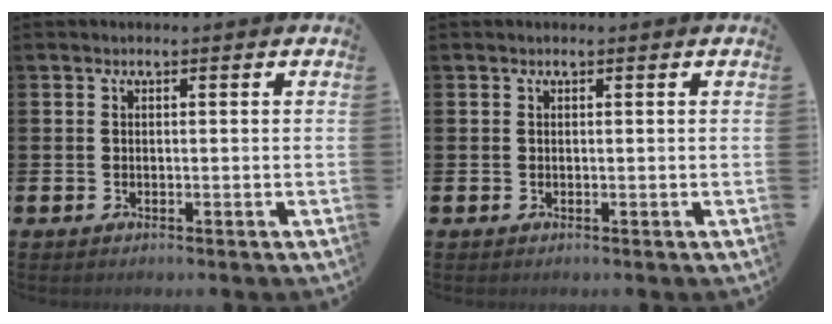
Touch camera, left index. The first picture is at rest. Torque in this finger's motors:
{"motor_torque": [0.00, -0.16, -0.02, 0.01]}